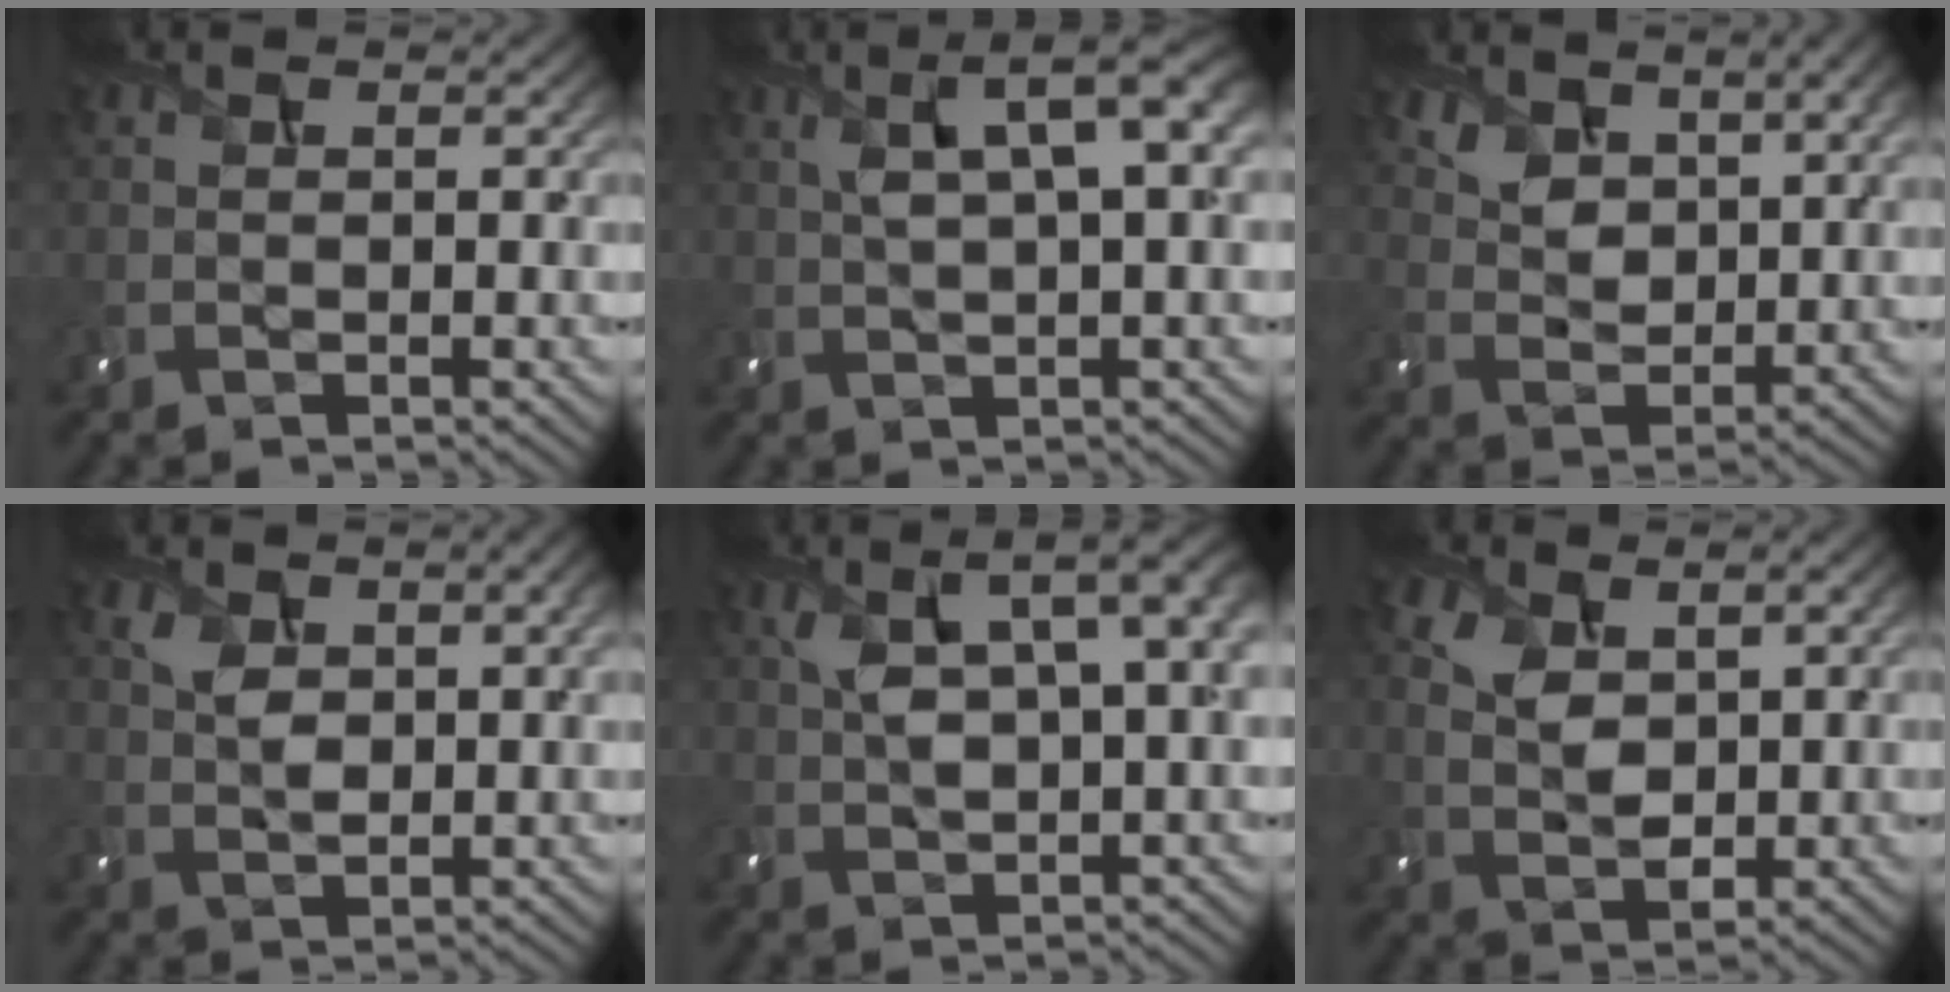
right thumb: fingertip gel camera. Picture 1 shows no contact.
{"total": 7.4, "force": [2.6, 1.8, 6.7], "torque": [-0.124, 0.018, 0.051]}
{"total": 7.2, "force": [4.7, 3.6, 4.1], "torque": [-0.096, -0.002, 0.087]}
{"total": 5.2, "force": [2.1, 2.7, 4.0], "torque": [-0.082, -0.001, 0.038]}
{"total": 8.9, "force": [2.9, 3.5, 7.7], "torque": [-0.157, 0.014, 0.057]}
{"total": 5.0, "force": [1.9, 2.9, 3.6], "torque": [-0.079, -0.004, 0.034]}